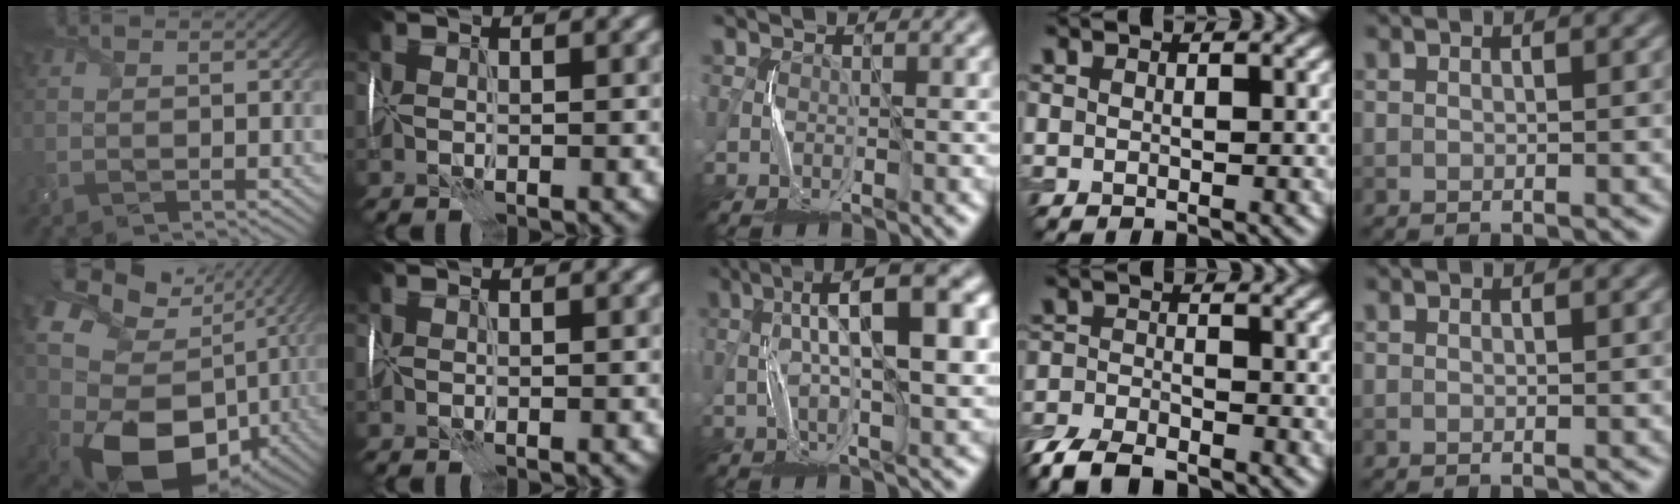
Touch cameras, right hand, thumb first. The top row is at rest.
{"thumb": {"total": 18.5, "force": [-1.1, 14.3, 11.7], "torque": [-0.238, -0.055, 0.016]}, "middle": {"total": 10.9, "force": [1.9, 2.7, 10.4], "torque": [-0.154, 0.017, 0.025]}, "ring": {"total": 5.7, "force": [-4.5, 2.2, 2.7], "torque": [-0.053, -0.012, -0.097]}}